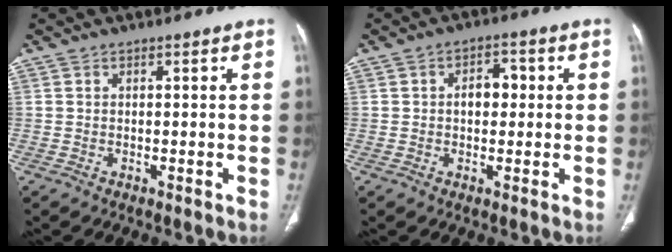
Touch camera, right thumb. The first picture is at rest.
{"total": 2.6, "force": [0.2, 1.8, 1.8], "torque": [-0.018, 0.009, 0.000]}